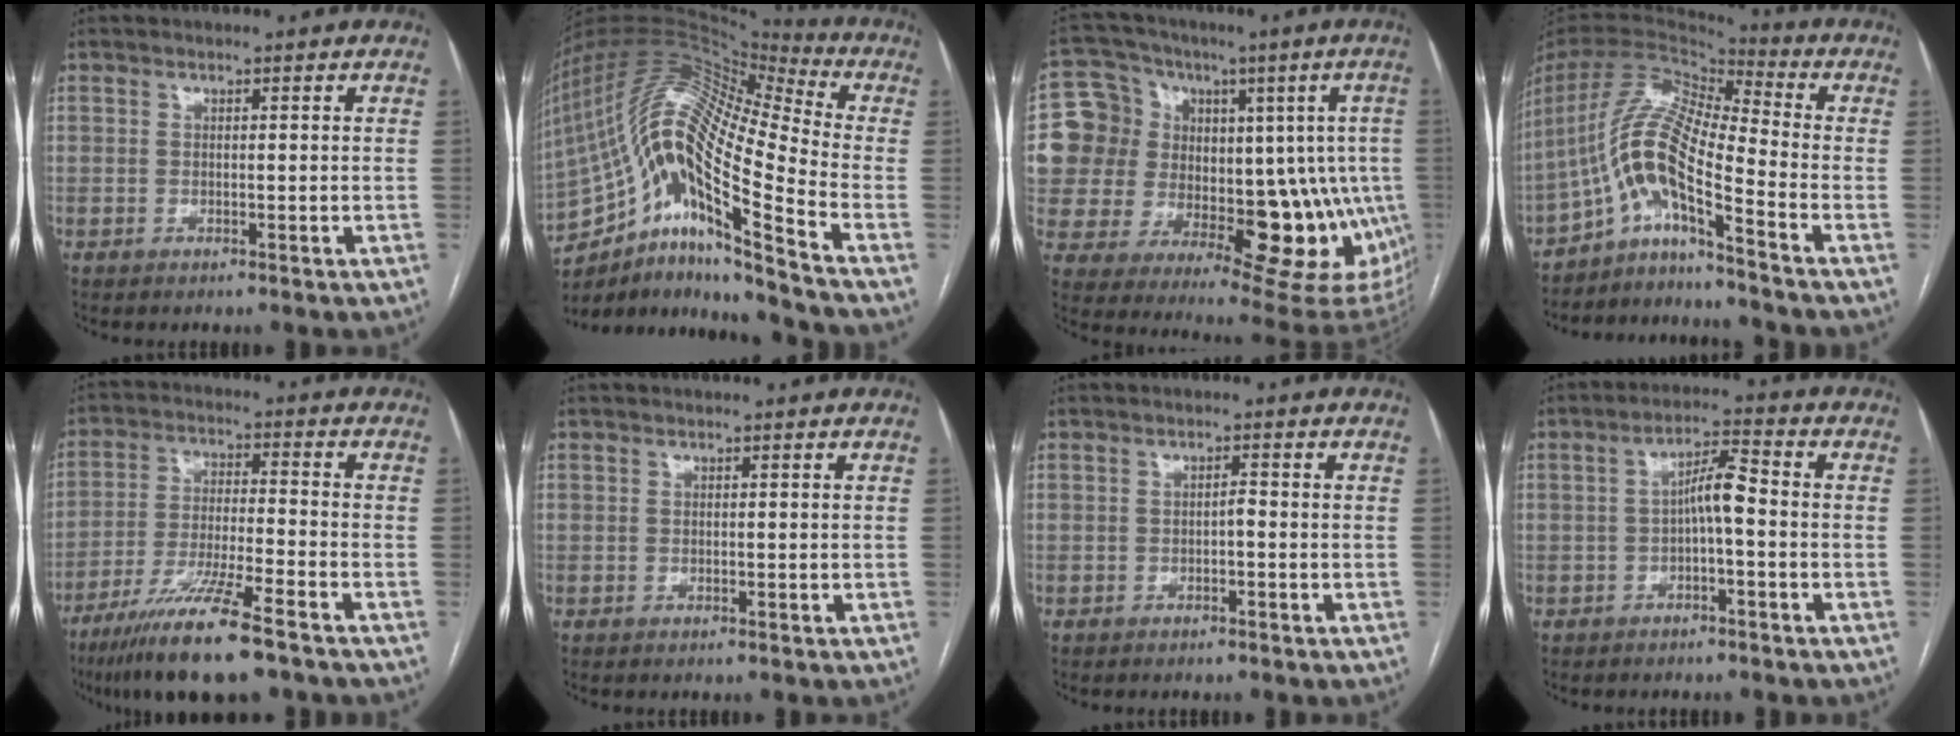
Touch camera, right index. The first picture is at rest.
{"total": 22.1, "force": [-12.7, 2.6, 17.9], "torque": [-0.364, 0.016, -0.233]}
{"total": 23.5, "force": [-0.9, 14.9, 18.1], "torque": [-0.246, 0.067, 0.005]}
{"total": 12.0, "force": [-7.3, 0.6, 9.6], "torque": [-0.196, 0.019, -0.135]}
{"total": 13.6, "force": [-9.5, 0.7, 9.8], "torque": [-0.189, -0.039, -0.168]}
{"total": 0.0}
{"total": 1.1, "force": [-0.5, 0.3, 0.9], "torque": [-0.013, 0.004, -0.009]}
{"total": 4.9, "force": [-0.8, 0.8, 4.8], "torque": [-0.082, 0.019, -0.012]}